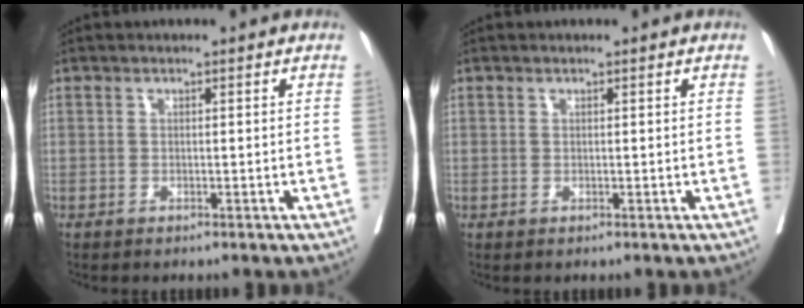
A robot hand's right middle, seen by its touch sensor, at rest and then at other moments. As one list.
[{"total": 0.0}]